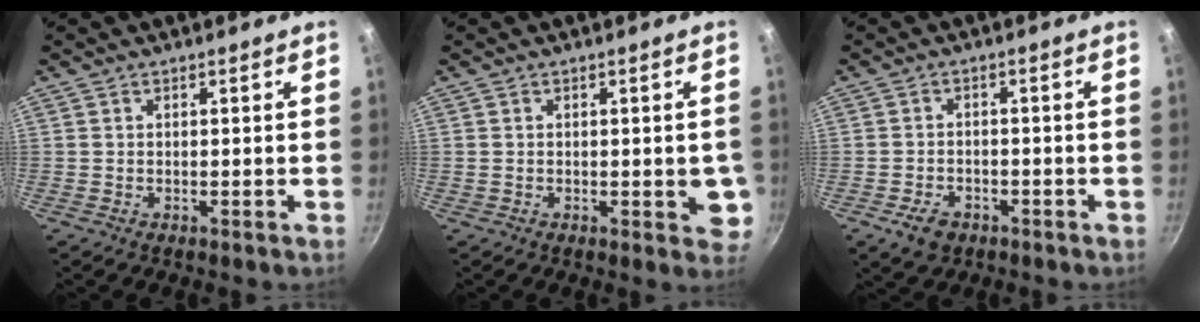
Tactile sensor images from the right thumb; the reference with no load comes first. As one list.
[{"total": 5.0, "force": [-0.5, 2.3, 4.4], "torque": [-0.032, -0.004, -0.006]}, {"total": 4.7, "force": [-2.6, 3.2, 2.3], "torque": [-0.037, 0.018, -0.037]}]